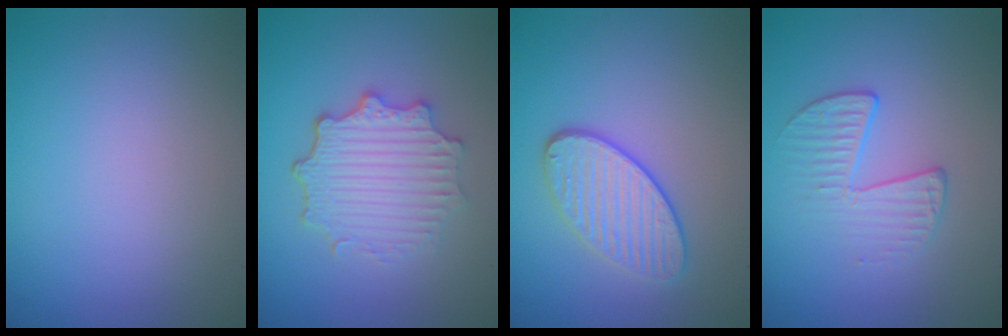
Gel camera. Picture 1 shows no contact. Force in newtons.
{"total": 4.9, "press": 3.8, "slide": 3.1}
{"total": 3.7, "press": 3.2, "slide": 1.7}
{"total": 2.2, "press": 1.3, "slide": 1.8}